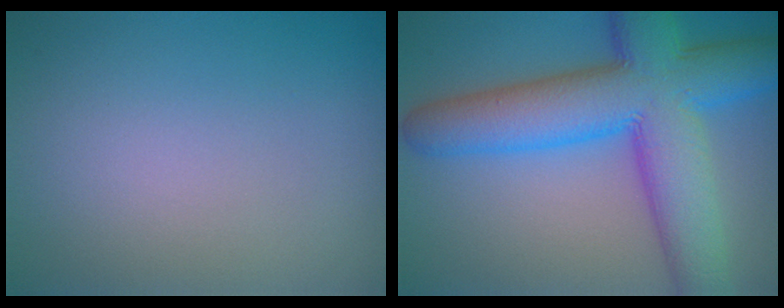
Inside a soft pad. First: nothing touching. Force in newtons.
{"total": 10.1, "press": 10.1, "slide": 0.3}